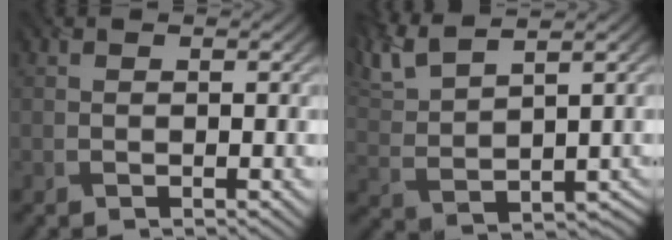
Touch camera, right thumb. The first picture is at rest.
{"total": 7.6, "force": [5.6, 2.2, 4.6], "torque": [-0.114, 0.018, 0.118]}